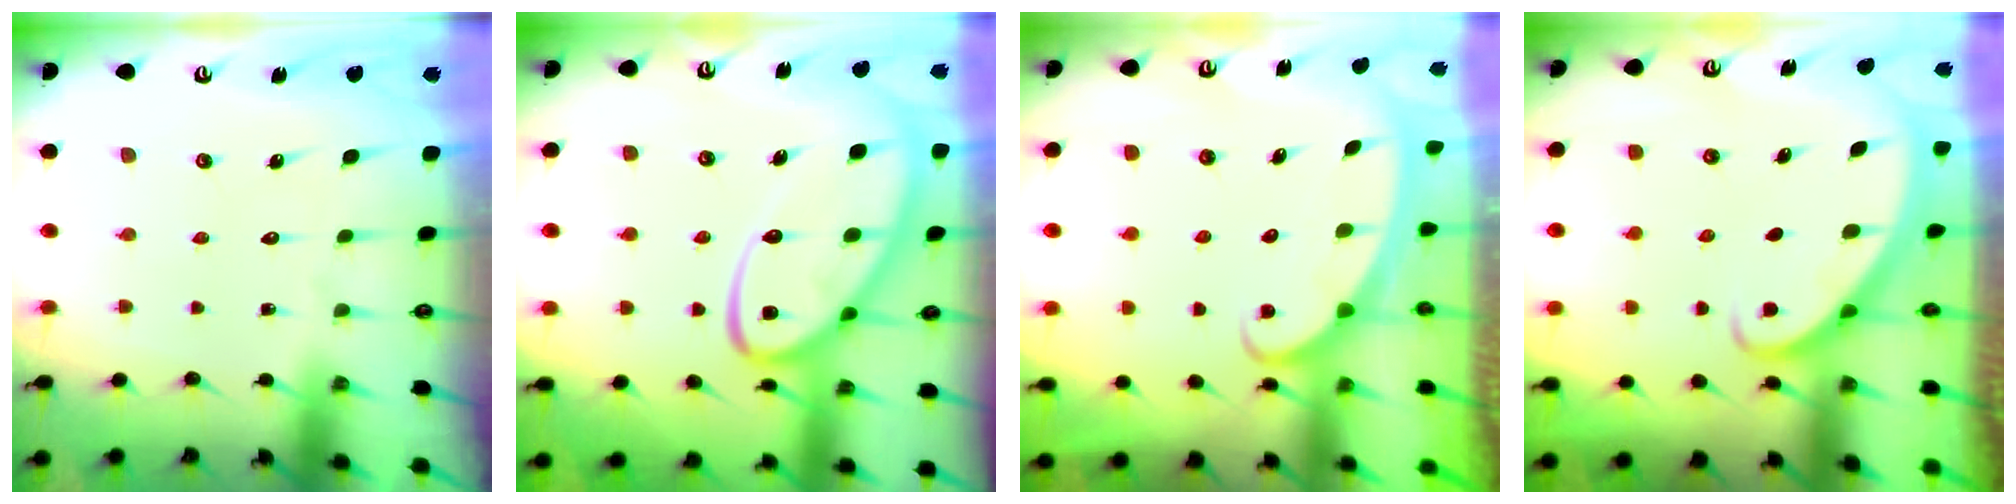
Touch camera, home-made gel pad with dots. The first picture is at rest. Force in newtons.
{"total": 14.3, "press": 14.3, "slide": 1.3}
{"total": 2.3, "press": 2.3, "slide": 0.3}
{"total": 2.9, "press": 2.9, "slide": 0.2}